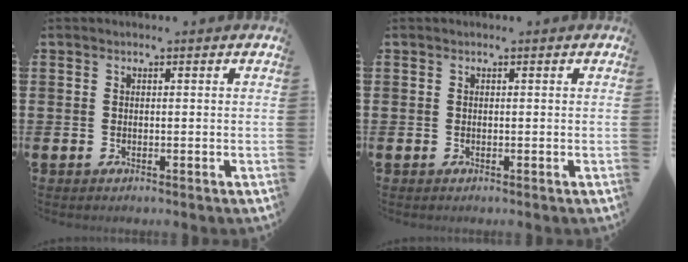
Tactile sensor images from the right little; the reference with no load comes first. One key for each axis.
{"total": 0.0}